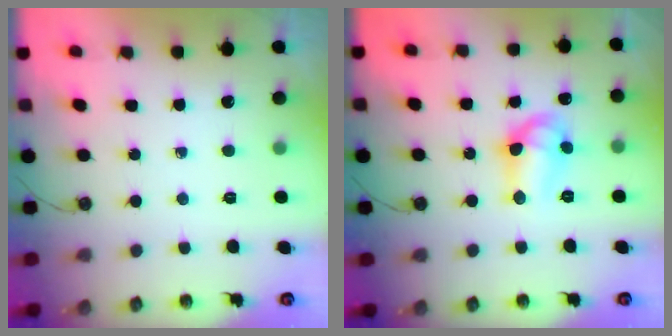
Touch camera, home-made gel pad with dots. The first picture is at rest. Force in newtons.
{"total": 10.0, "press": 10.0, "slide": 0.5}